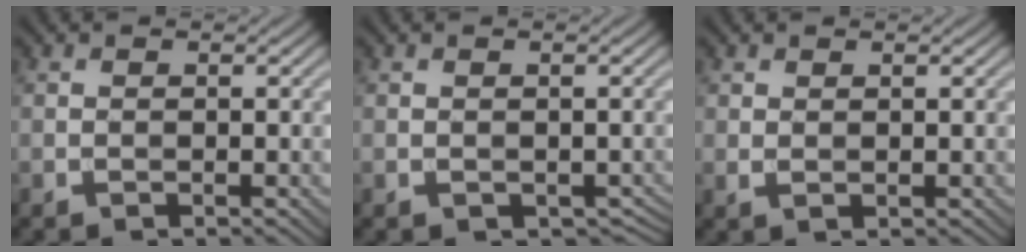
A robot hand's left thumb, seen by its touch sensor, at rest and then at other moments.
{"total": 1.5, "force": [-0.2, 1.2, 0.8], "torque": [-0.021, -0.011, -0.001]}
{"total": 0.8, "force": [0.6, 0.2, 0.5], "torque": [-0.013, 0.002, 0.015]}